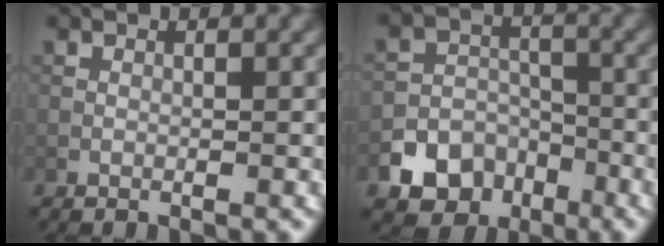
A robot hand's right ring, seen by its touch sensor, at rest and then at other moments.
{"total": 7.9, "force": [-4.6, 6.0, 1.9], "torque": [-0.011, -0.018, -0.094]}